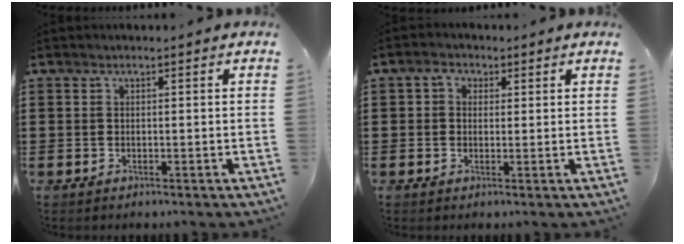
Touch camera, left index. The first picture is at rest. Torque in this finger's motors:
{"motor_torque": [1.09, 1.05, 0.02, 0.01]}